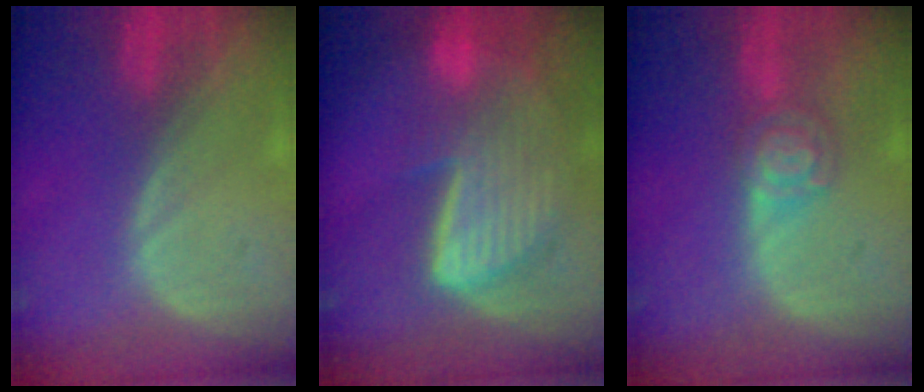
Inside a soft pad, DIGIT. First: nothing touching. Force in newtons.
{"total": 8.5, "press": 7.7, "slide": 3.6}
{"total": 5.1, "press": 4.4, "slide": 2.5}